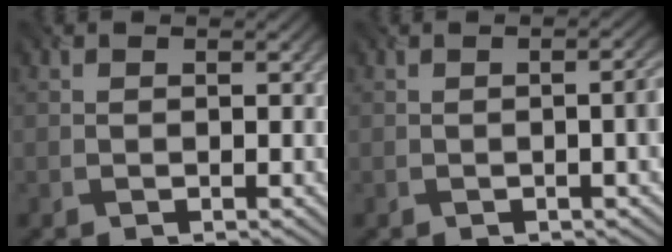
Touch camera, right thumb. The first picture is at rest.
{"total": 3.2, "force": [-0.3, 0.8, 3.0], "torque": [-0.039, 0.006, -0.005]}